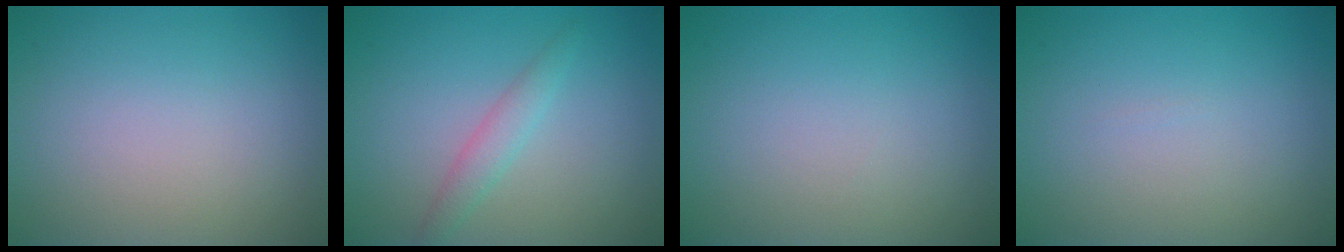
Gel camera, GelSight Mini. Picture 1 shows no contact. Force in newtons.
{"total": 1.8, "press": 1.8, "slide": 0.1}
{"total": 0.0}
{"total": 0.0}